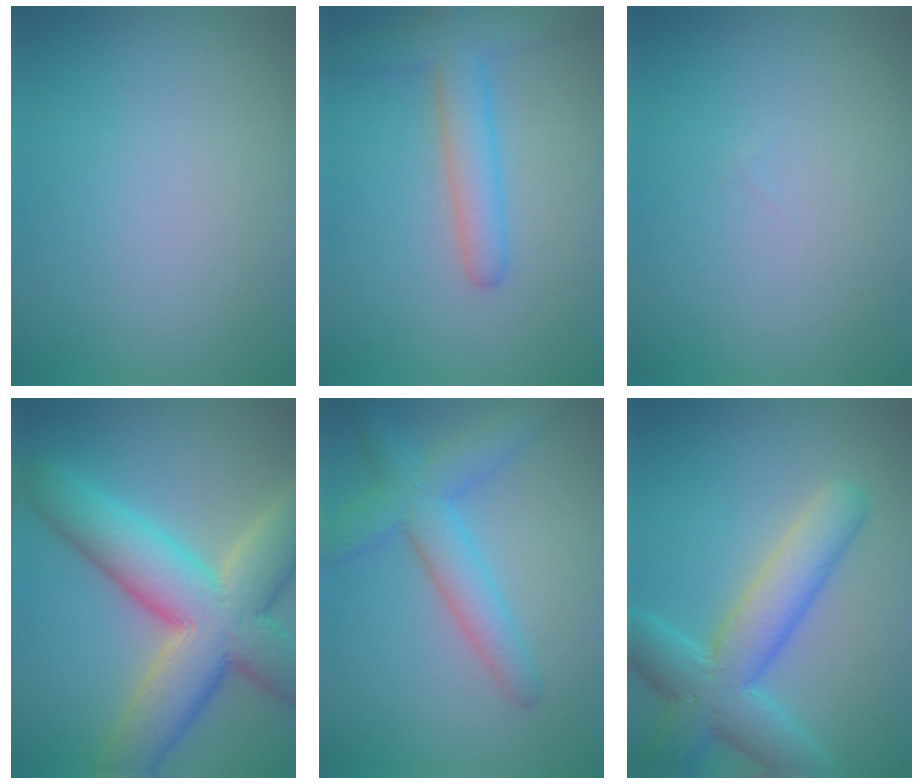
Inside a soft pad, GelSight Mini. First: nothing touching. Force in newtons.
{"total": 4.4, "press": 4.4, "slide": 0.2}
{"total": 0.0}
{"total": 11.8, "press": 11.8, "slide": 0.9}
{"total": 4.6, "press": 4.6, "slide": 0.2}
{"total": 7.3, "press": 7.3, "slide": 0.3}